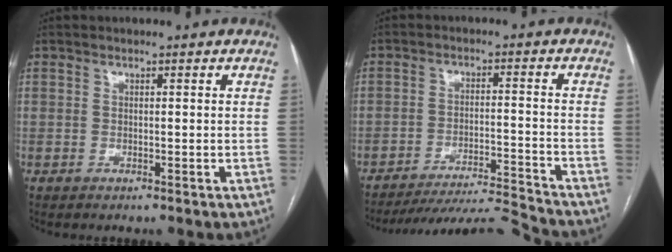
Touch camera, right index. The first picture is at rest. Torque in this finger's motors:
{"motor_torque": [-0.46, -1.04, 0.23, 0.05]}